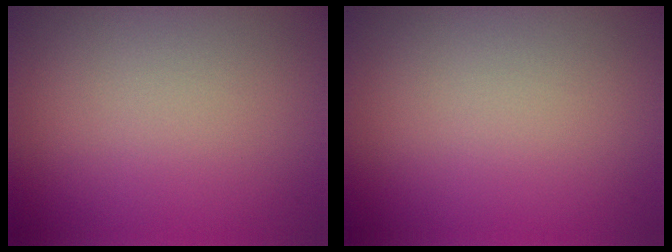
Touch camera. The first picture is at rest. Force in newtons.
{"total": 0.0}